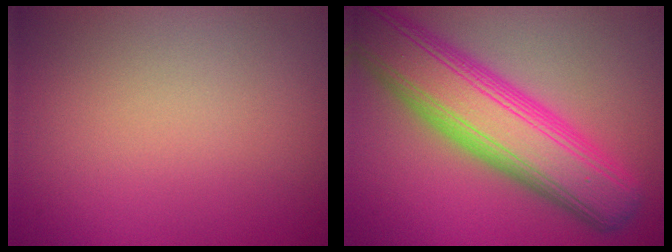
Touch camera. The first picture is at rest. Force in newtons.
{"total": 10.5, "press": 10.5, "slide": 0.3}